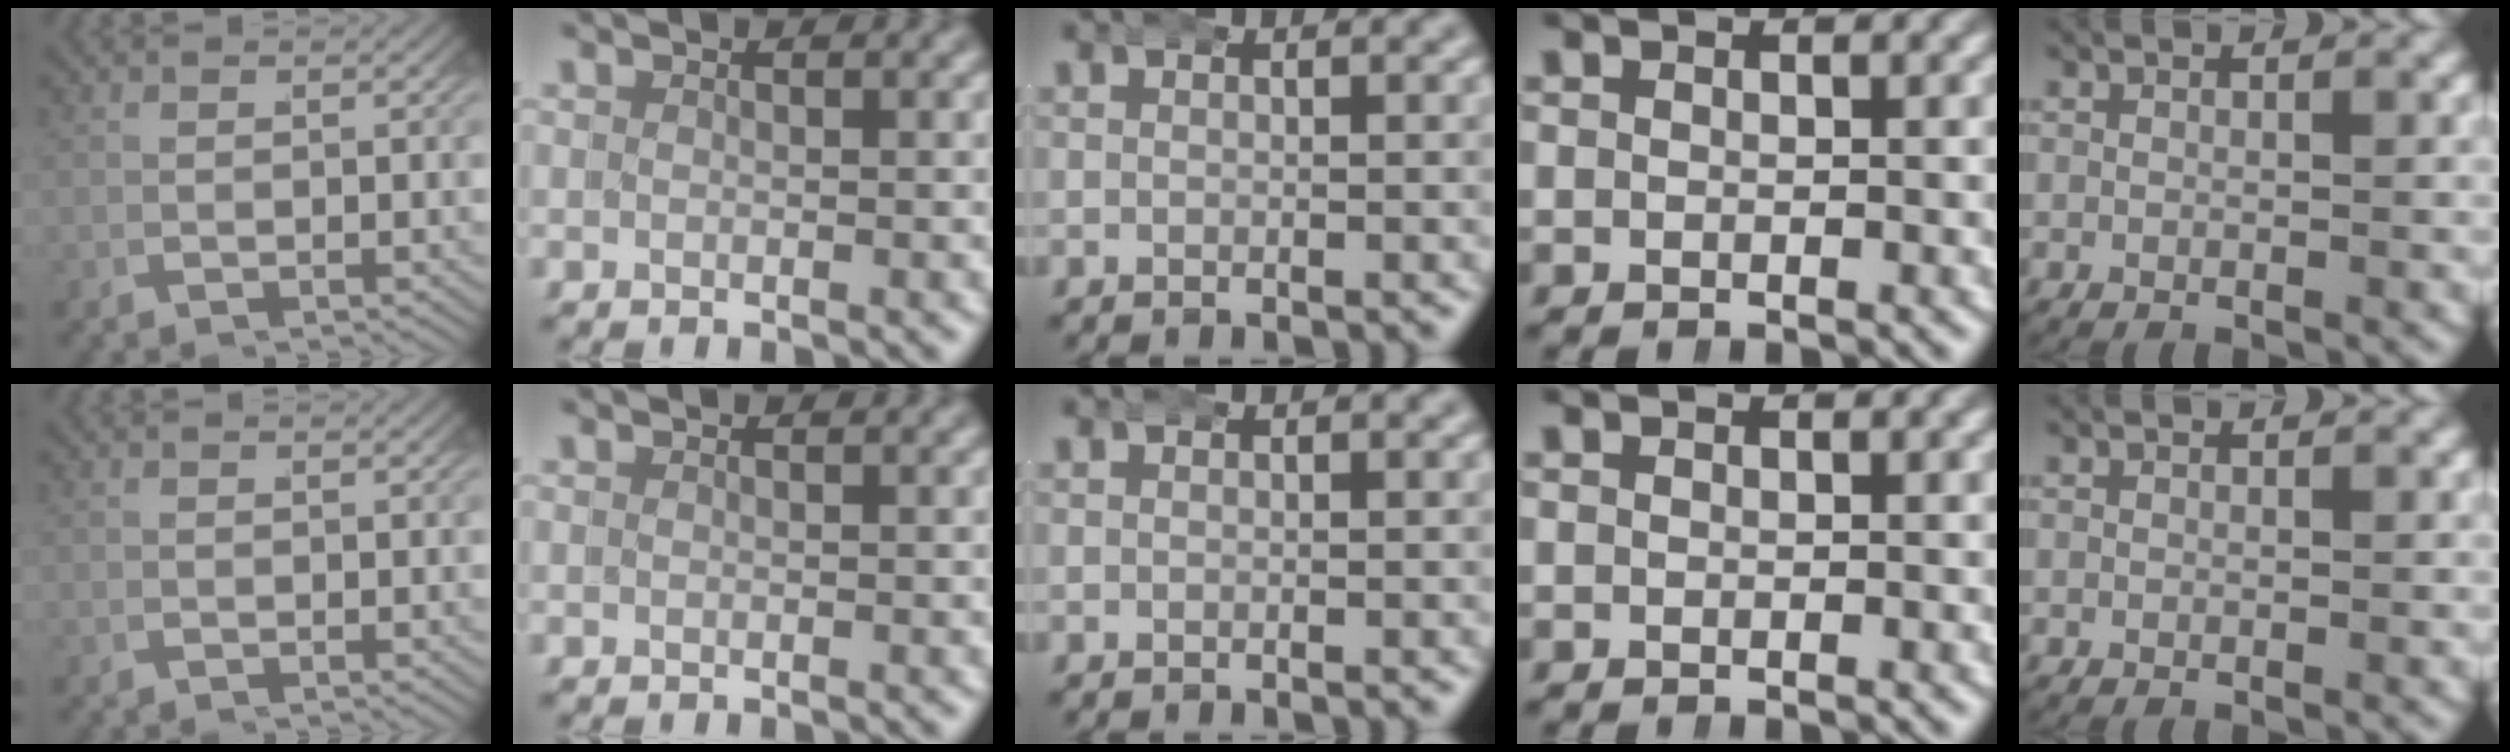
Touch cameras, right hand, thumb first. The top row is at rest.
{}